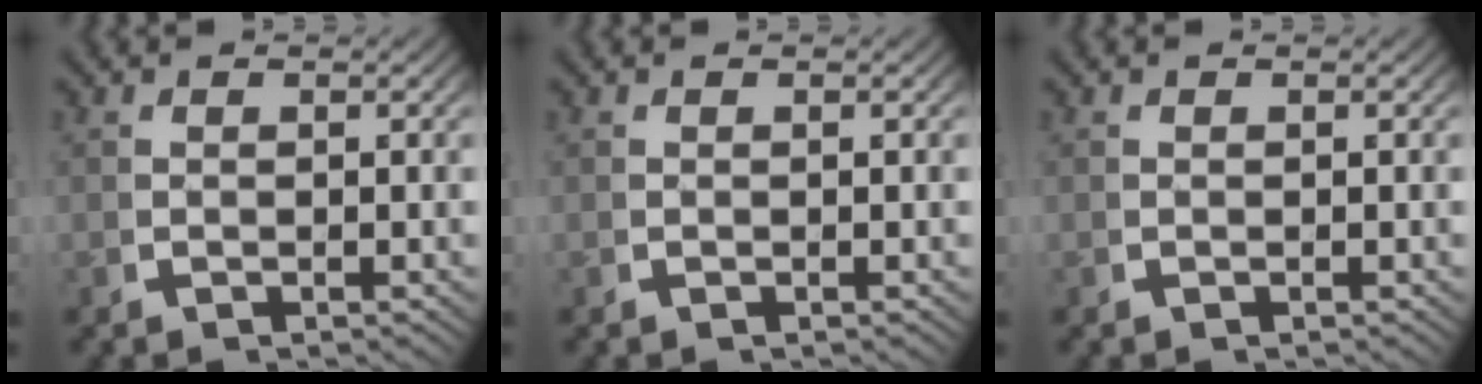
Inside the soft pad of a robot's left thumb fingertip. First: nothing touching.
{"total": 0.0}
{"total": 0.0}